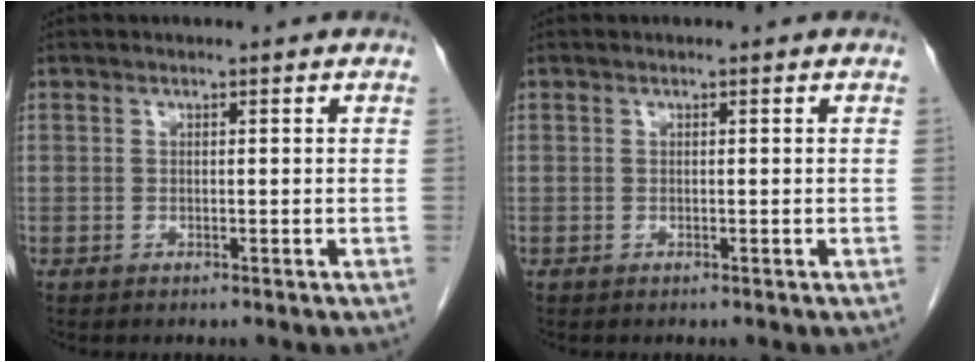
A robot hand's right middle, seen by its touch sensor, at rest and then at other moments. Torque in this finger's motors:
{"motor_torque": [-0.02, 0.00, 0.00, 0.01]}